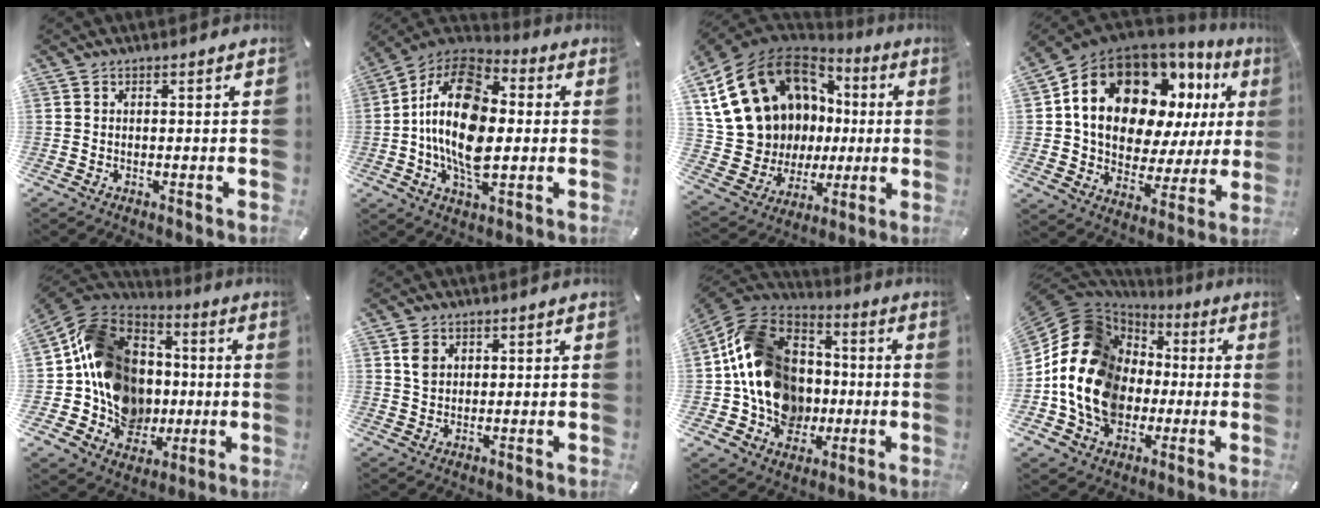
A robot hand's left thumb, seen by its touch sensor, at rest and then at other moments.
{"total": 19.0, "force": [-0.8, 11.7, 15.0], "torque": [-0.319, -0.001, -0.025]}
{"total": 19.8, "force": [6.0, 16.4, 9.4], "torque": [-0.214, -0.048, 0.146]}
{"total": 21.0, "force": [9.5, 13.8, 12.7], "torque": [-0.211, -0.066, 0.165]}
{"total": 18.4, "force": [0.3, 16.2, 8.8], "torque": [-0.170, -0.003, 0.026]}
{"total": 4.1, "force": [1.5, 3.4, 1.7], "torque": [-0.023, 0.000, 0.024]}
{"total": 19.8, "force": [-0.9, 16.8, 10.3], "torque": [-0.211, 0.009, -0.004]}
{"total": 19.7, "force": [-3.0, 16.7, 10.0], "torque": [-0.233, 0.010, -0.057]}